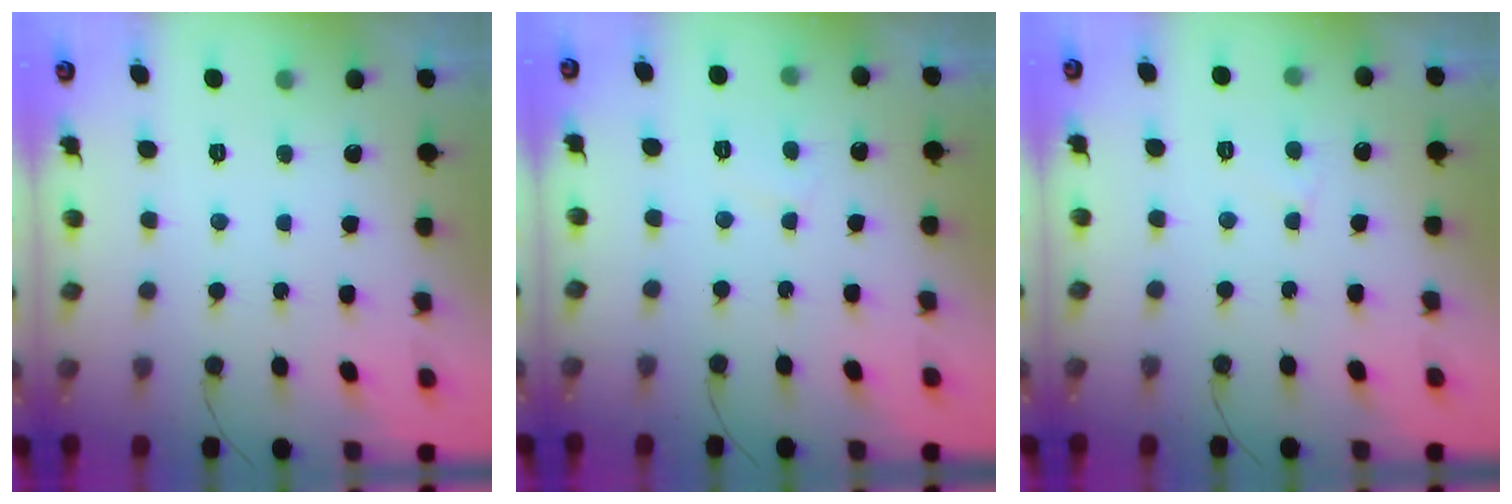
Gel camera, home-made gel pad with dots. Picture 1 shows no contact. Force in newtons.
{"total": 2.8, "press": 2.8, "slide": 0.3}
{"total": 2.7, "press": 2.7, "slide": 0.2}